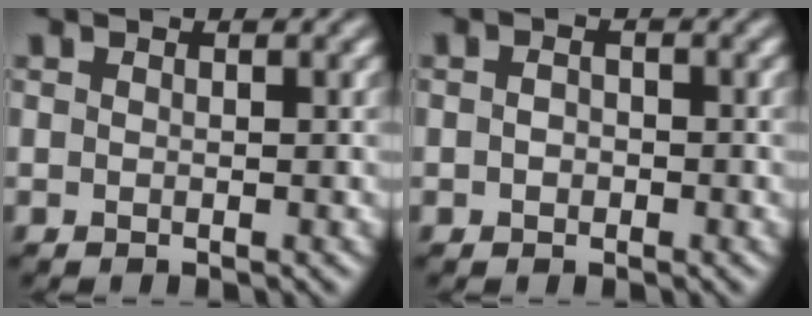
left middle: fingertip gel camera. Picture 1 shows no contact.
{"total": 1.2, "force": [-0.2, 0.9, 0.7], "torque": [-0.014, -0.002, -0.007]}